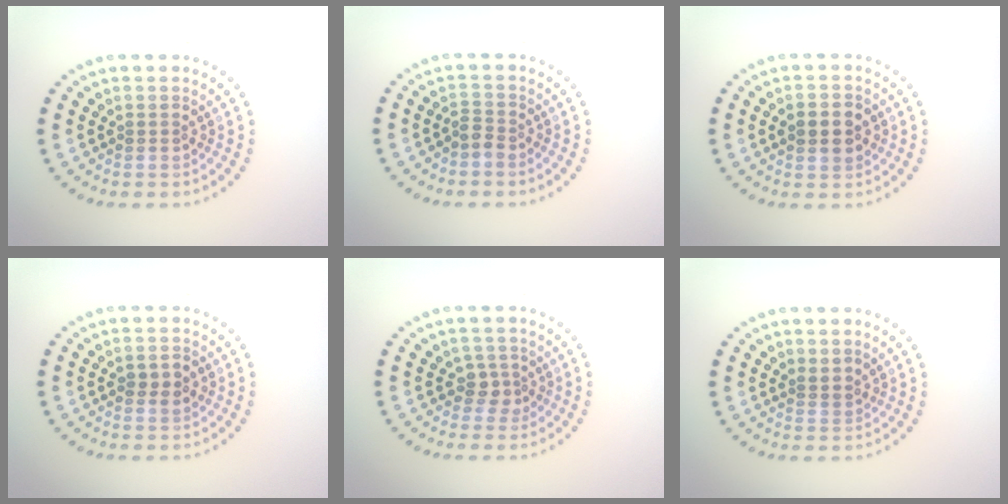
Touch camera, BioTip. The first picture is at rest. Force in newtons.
{"total": 1.2, "press": 0.9, "slide": 0.8}
{"total": 2.5, "press": 2.5, "slide": 0.2}
{"total": 1.6, "press": 1.5, "slide": 0.2}
{"total": 1.8, "press": 1.4, "slide": 1.2}
{"total": 0.7, "press": 0.6, "slide": 0.5}